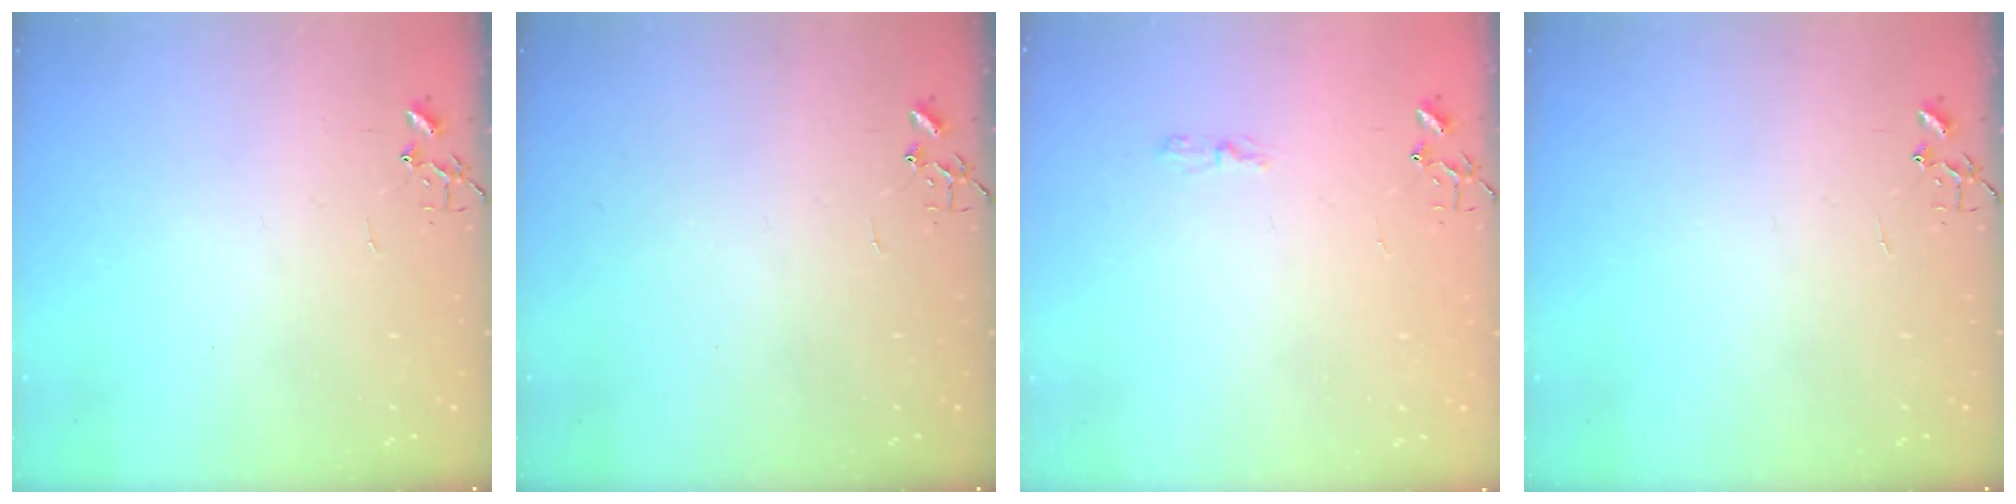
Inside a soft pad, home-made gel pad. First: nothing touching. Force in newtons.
{"total": 0.0}
{"total": 3.9, "press": 3.9, "slide": 0.5}
{"total": 0.0}